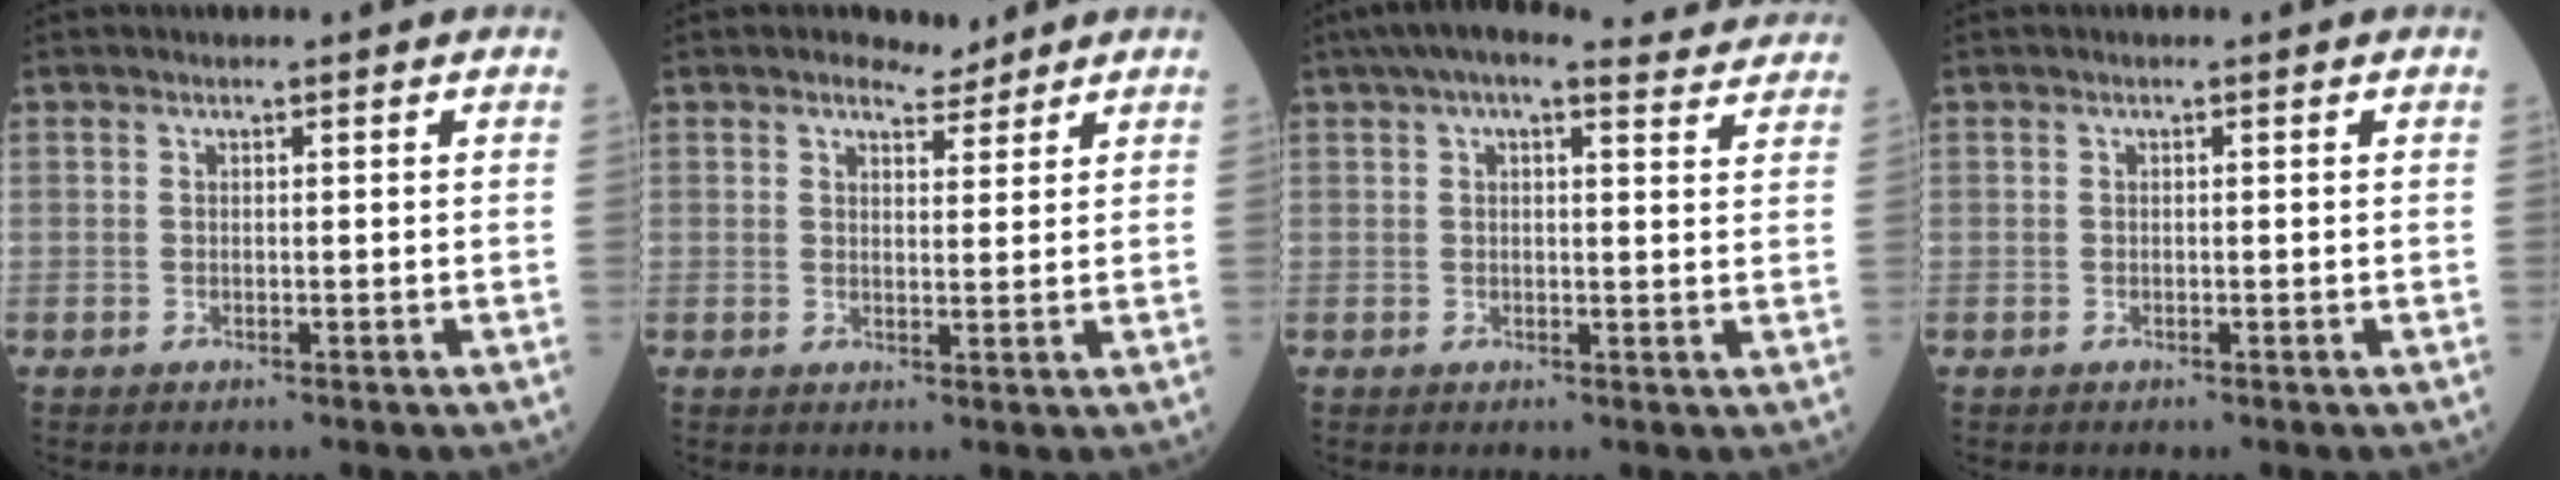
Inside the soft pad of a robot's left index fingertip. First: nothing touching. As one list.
[{"total": 3.0, "force": [2.7, 1.1, 0.5], "torque": [-0.006, -0.001, 0.042]}, {"total": 12.6, "force": [11.1, 2.4, 5.5], "torque": [-0.079, 0.040, 0.134]}, {"total": 0.0}]